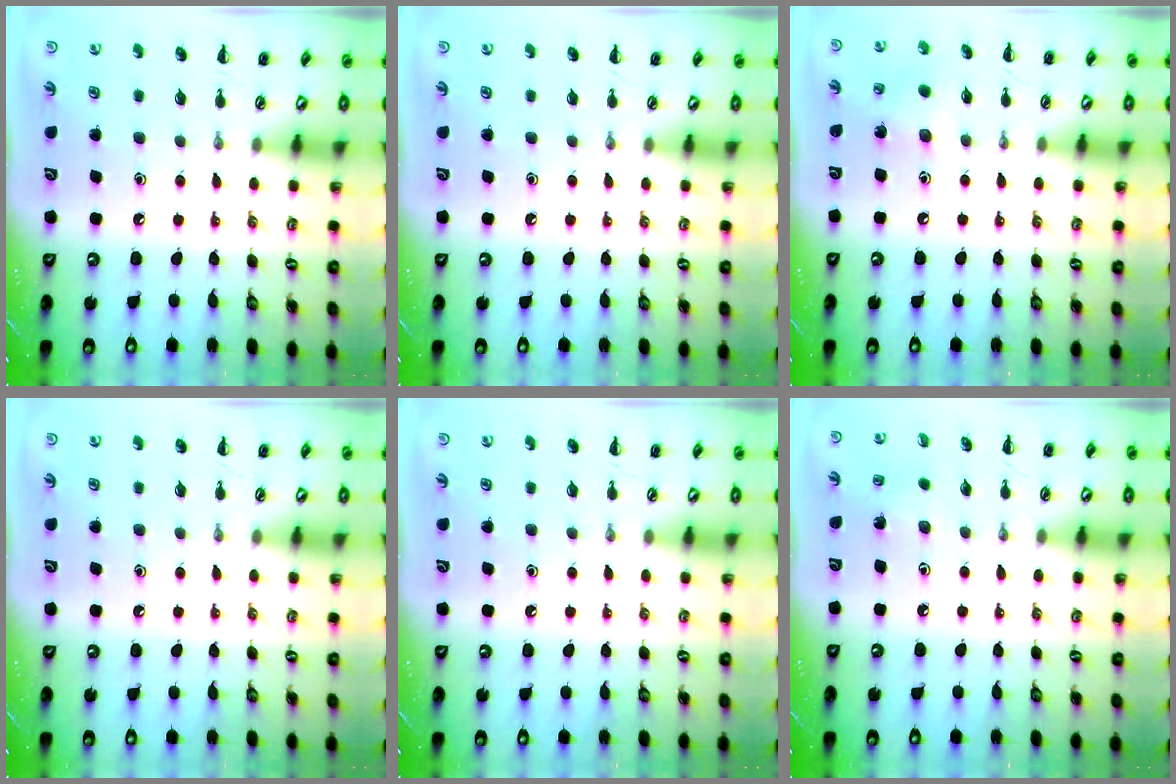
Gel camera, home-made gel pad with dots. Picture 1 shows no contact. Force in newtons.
{"total": 0.0}
{"total": 4.3, "press": 4.3, "slide": 0.5}
{"total": 0.0}
{"total": 0.0}
{"total": 2.4, "press": 2.3, "slide": 0.6}